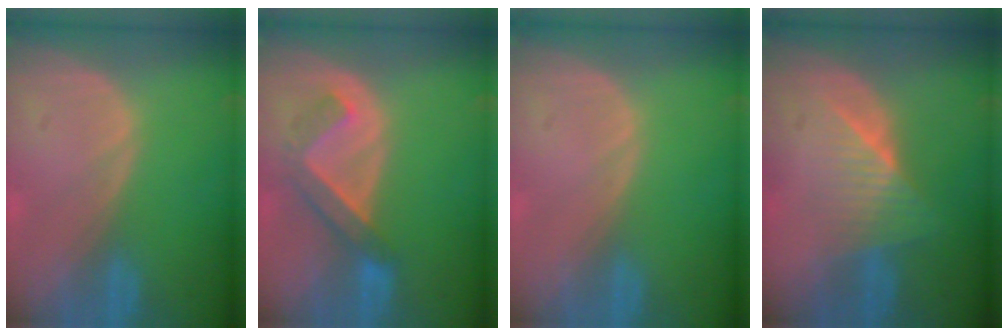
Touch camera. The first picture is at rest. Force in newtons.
{"total": 5.0, "press": 4.9, "slide": 1.0}
{"total": 0.0}
{"total": 6.3, "press": 5.5, "slide": 3.0}